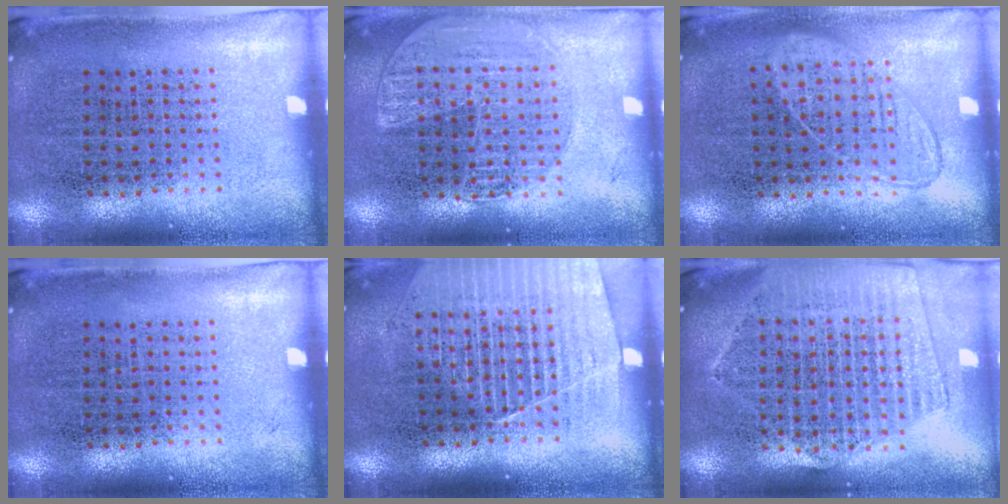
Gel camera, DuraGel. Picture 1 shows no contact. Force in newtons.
{"total": 1.5, "press": 1.4, "slide": 0.4}
{"total": 1.0, "press": 0.9, "slide": 0.4}
{"total": 0.0}
{"total": 1.6, "press": 1.5, "slide": 0.4}
{"total": 2.0, "press": 1.8, "slide": 0.9}